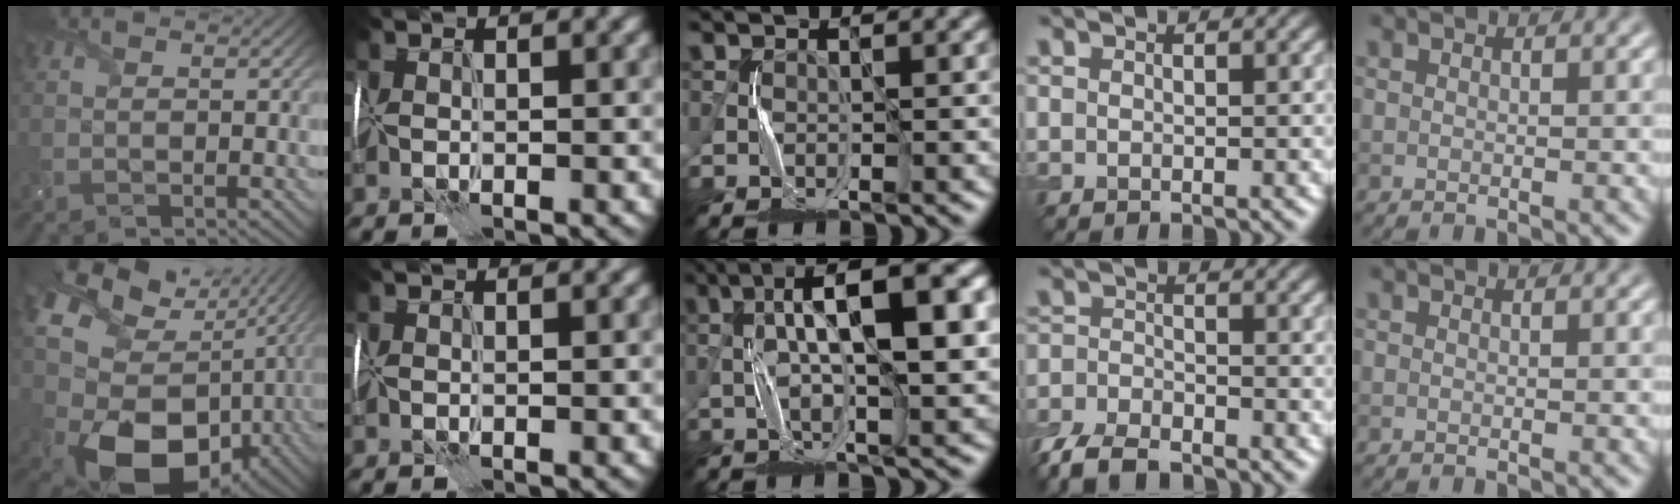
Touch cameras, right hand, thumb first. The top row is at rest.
{"thumb": {"total": 18.5, "force": [-1.1, 14.3, 11.7], "torque": [-0.238, -0.055, 0.016]}, "middle": {"total": 10.9, "force": [1.9, 2.7, 10.4], "torque": [-0.154, 0.017, 0.025]}, "ring": {"total": 5.7, "force": [-4.5, 2.2, 2.7], "torque": [-0.053, -0.012, -0.097]}}